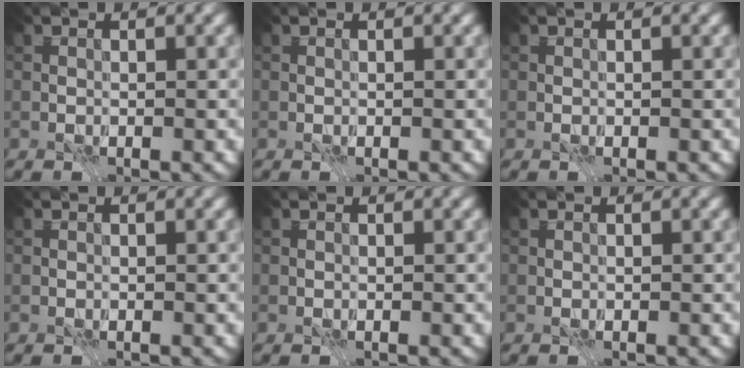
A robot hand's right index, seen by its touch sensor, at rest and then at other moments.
{"total": 0.0}
{"total": 0.0}
{"total": 0.0}
{"total": 0.0}
{"total": 0.0}